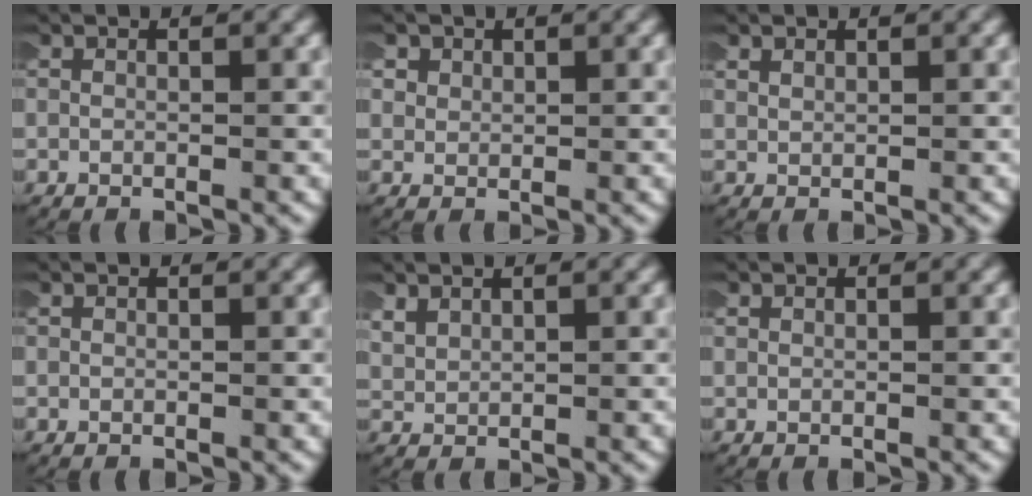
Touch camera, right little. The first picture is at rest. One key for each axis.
{"total": 2.0, "fx": 0.8, "fy": 1.7, "fz": 0.7, "tx": -0.032, "ty": -0.003, "tz": 0.014}
{"total": 0.9, "fx": 0.7, "fy": 0.4, "fz": 0.4, "tx": -0.014, "ty": -0.002, "tz": 0.018}
{"total": 0.0}
{"total": 1.7, "fx": 1.2, "fy": 1.0, "fz": 0.8, "tx": -0.029, "ty": -0.006, "tz": 0.032}
{"total": 0.0}